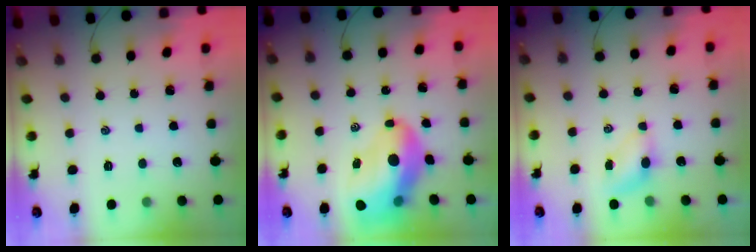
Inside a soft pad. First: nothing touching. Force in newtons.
{"total": 15.9, "press": 15.2, "slide": 4.5}
{"total": 5.0, "press": 4.9, "slide": 1.1}